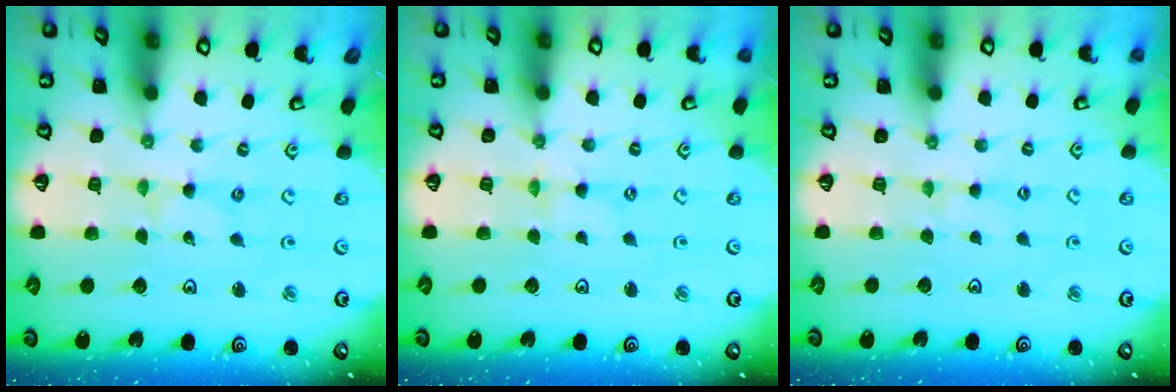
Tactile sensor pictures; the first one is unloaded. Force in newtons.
{"total": 0.0}
{"total": 2.5, "press": 2.5, "slide": 0.3}